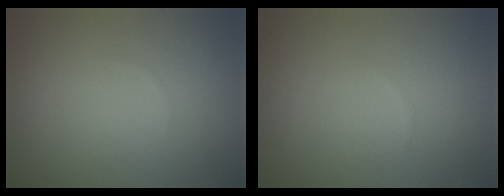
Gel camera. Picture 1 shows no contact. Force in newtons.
{"total": 0.0}